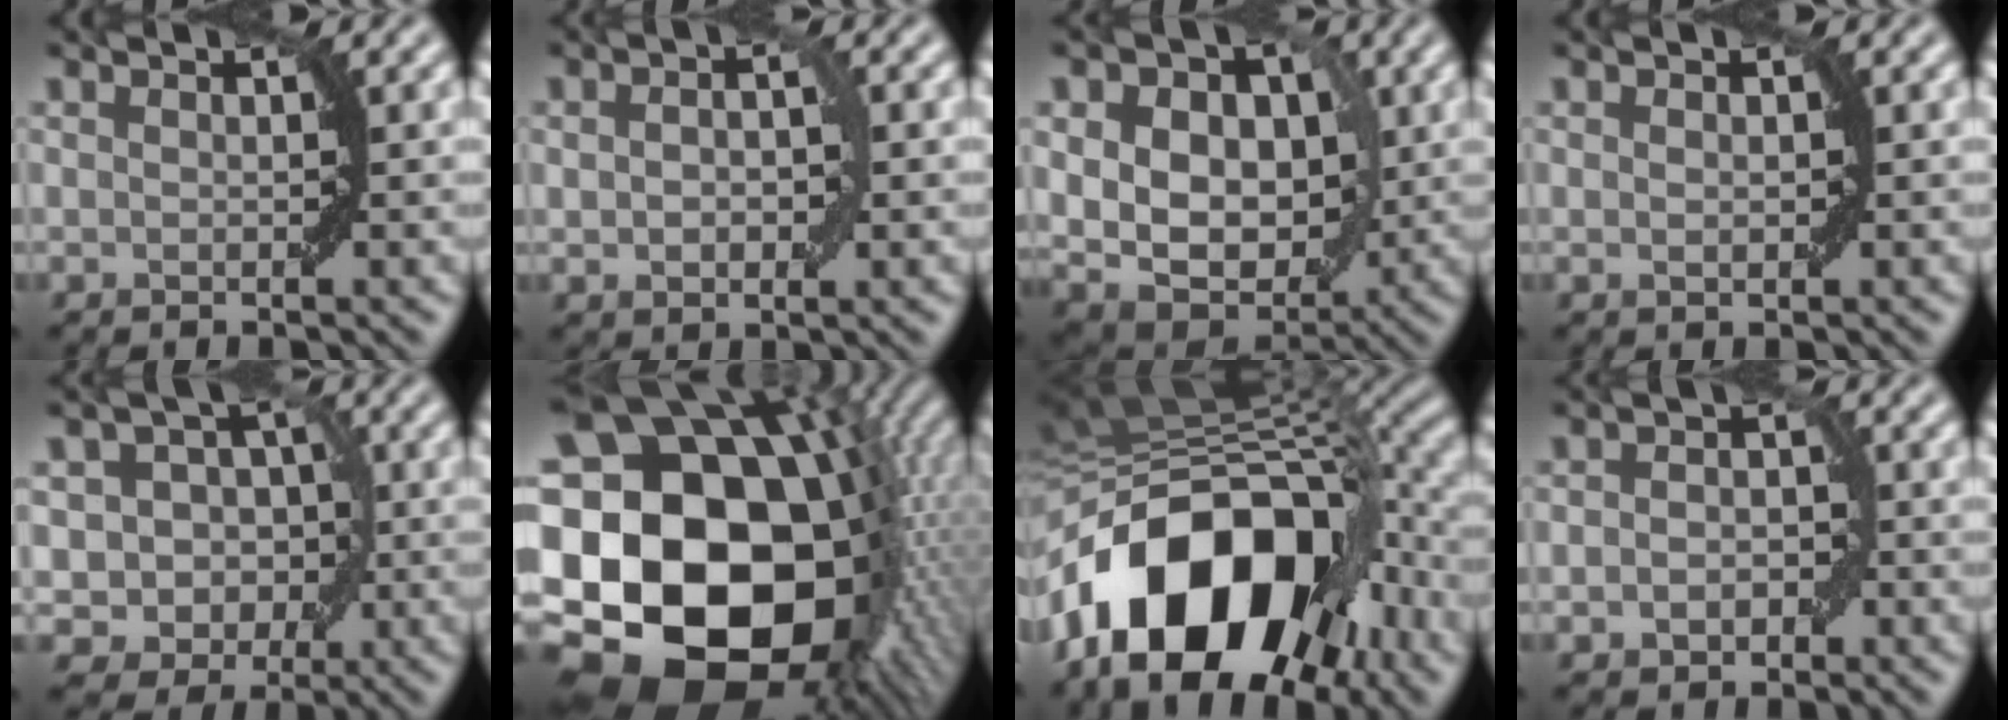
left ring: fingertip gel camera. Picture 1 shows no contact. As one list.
[{"total": 3.1, "force": [0.4, 1.7, 2.5], "torque": [-0.041, 0.004, 0.007]}, {"total": 13.5, "force": [3.1, 9.9, 8.7], "torque": [-0.103, 0.028, 0.040]}, {"total": 0.8, "force": [0.1, 0.5, 0.6], "torque": [-0.008, 0.002, 0.004]}, {"total": 5.8, "force": [0.0, 5.1, 2.8], "torque": [-0.014, 0.006, -0.019]}, {"total": 24.4, "force": [-2.1, 19.3, 14.7], "torque": [-0.287, -0.018, -0.058]}, {"total": 16.2, "force": [-6.6, 10.1, 10.8], "torque": [-0.164, -0.001, -0.108]}, {"total": 2.7, "force": [-0.7, 2.0, 1.7], "torque": [-0.010, -0.001, -0.015]}]